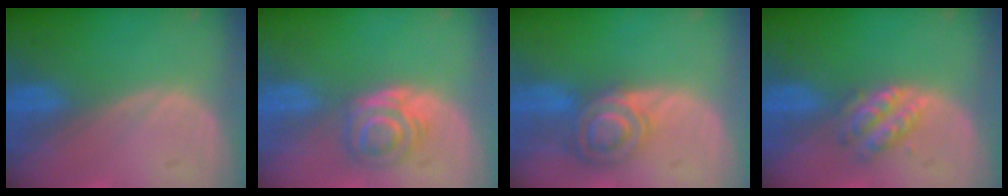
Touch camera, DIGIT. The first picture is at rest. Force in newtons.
{"total": 5.2, "press": 4.8, "slide": 2.1}
{"total": 7.3, "press": 6.1, "slide": 4.0}
{"total": 4.9, "press": 4.3, "slide": 2.3}